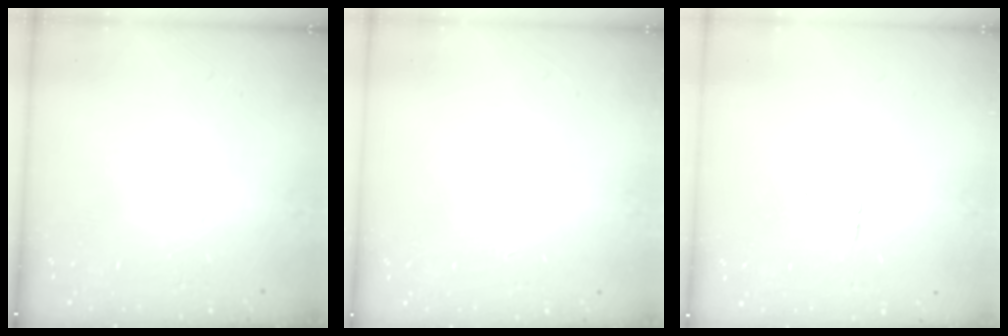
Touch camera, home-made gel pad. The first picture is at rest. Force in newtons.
{"total": 0.8, "press": 0.4, "slide": 0.7}
{"total": 2.9, "press": 2.9, "slide": 0.2}